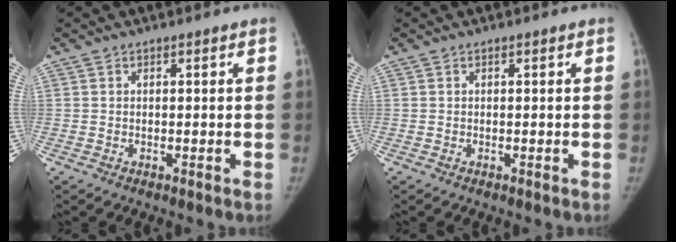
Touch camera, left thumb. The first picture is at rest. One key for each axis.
{"total": 0.0}